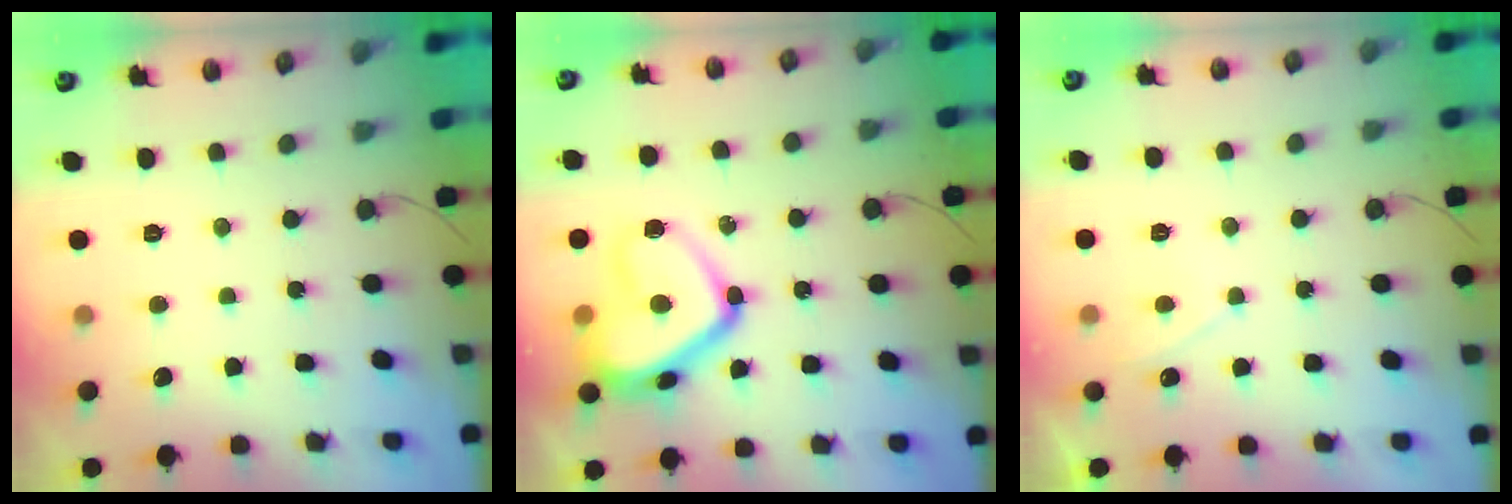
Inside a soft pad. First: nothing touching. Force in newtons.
{"total": 17.7, "press": 17.7, "slide": 1.4}
{"total": 2.3, "press": 2.2, "slide": 0.4}